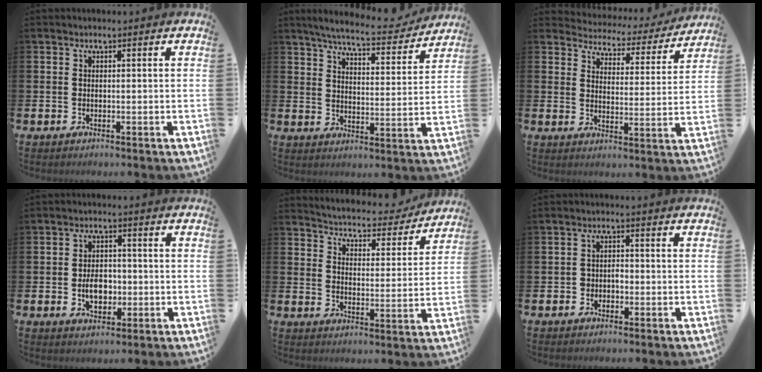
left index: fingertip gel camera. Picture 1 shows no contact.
{"total": 7.0, "force": [6.6, 0.7, 2.4], "torque": [-0.056, -0.043, 0.109]}
{"total": 3.7, "force": [3.5, 1.2, 0.0], "torque": [-0.018, -0.040, 0.052]}
{"total": 4.6, "force": [-0.8, 3.2, 3.2], "torque": [-0.037, -0.003, -0.023]}
{"total": 5.0, "force": [4.9, 0.9, 0.4], "torque": [-0.027, -0.046, 0.079]}
{"total": 1.9, "force": [-0.9, 1.5, 0.7], "torque": [-0.012, 0.004, -0.021]}